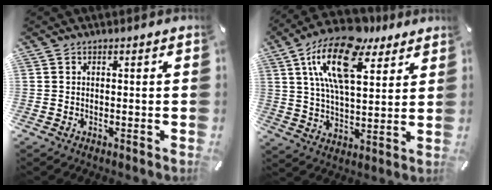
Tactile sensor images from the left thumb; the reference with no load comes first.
{"total": 19.2, "force": [10.3, 9.0, 13.5], "torque": [-0.267, -0.033, 0.173]}